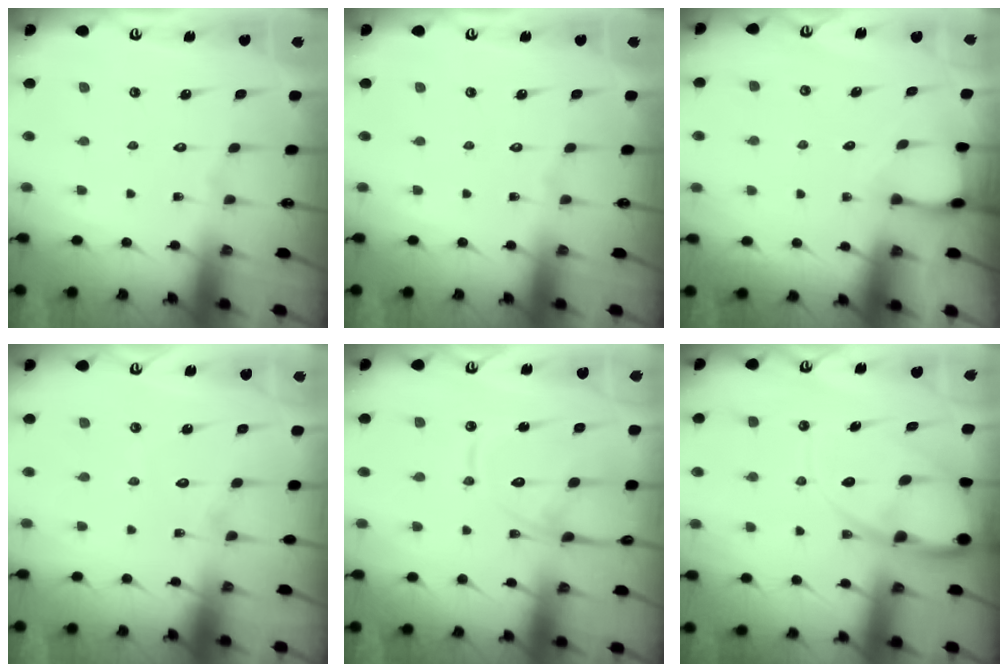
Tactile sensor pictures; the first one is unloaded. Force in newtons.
{"total": 0.0}
{"total": 1.8, "press": 1.8, "slide": 0.1}
{"total": 2.7, "press": 2.7, "slide": 0.3}
{"total": 14.0, "press": 13.9, "slide": 1.5}
{"total": 13.3, "press": 13.2, "slide": 1.3}